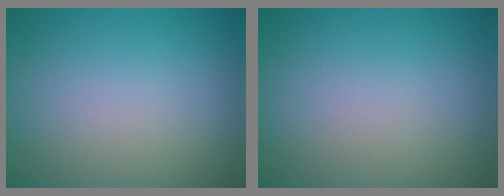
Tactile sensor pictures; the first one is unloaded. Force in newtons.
{"total": 0.0}